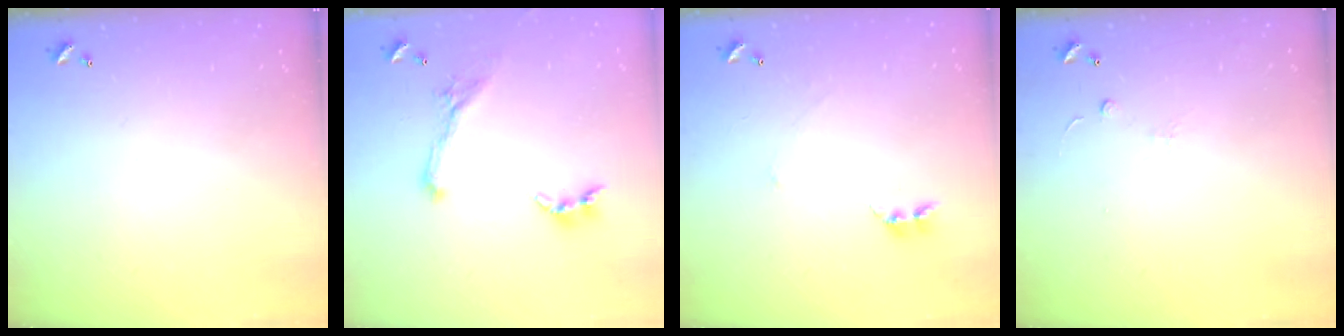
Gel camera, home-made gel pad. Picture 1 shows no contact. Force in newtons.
{"total": 0.8, "press": 0.8, "slide": 0.2}
{"total": 2.6, "press": 2.6, "slide": 0.3}
{"total": 1.6, "press": 1.5, "slide": 0.4}